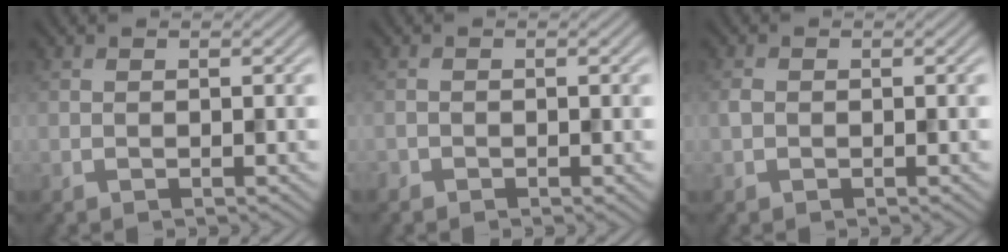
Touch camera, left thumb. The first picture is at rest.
{"total": 0.7, "force": [-0.5, 0.5, 0.2], "torque": [-0.002, -0.003, -0.011]}
{"total": 0.9, "force": [-0.1, 0.8, 0.5], "torque": [-0.011, -0.001, -0.005]}